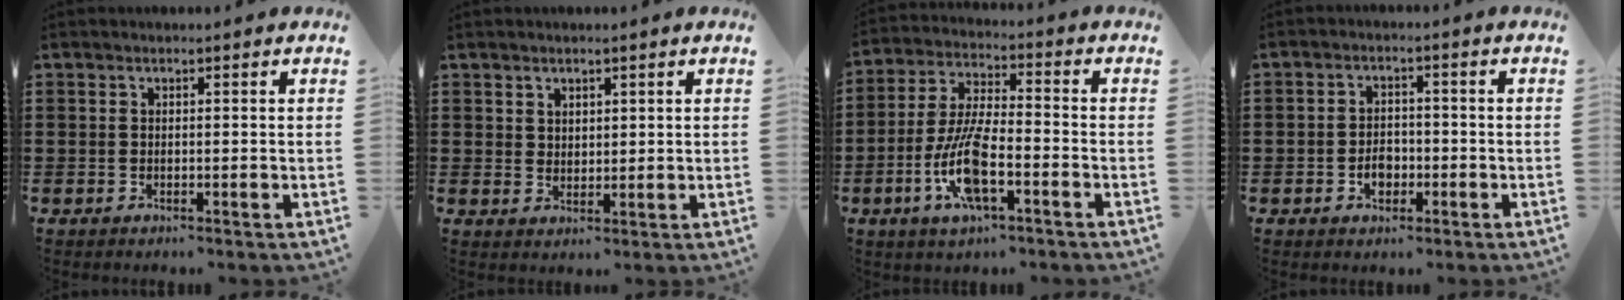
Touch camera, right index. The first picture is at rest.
{"total": 2.4, "force": [1.8, 1.5, 0.2], "torque": [-0.008, 0.005, 0.036]}
{"total": 10.3, "force": [-3.9, 3.1, 9.0], "torque": [-0.199, -0.008, -0.075]}
{"total": 3.2, "force": [-1.1, 2.4, 1.7], "torque": [-0.027, 0.001, -0.025]}